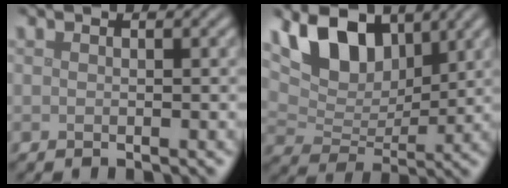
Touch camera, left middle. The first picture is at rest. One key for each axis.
{"total": 7.2, "fx": 3.8, "fy": 4.2, "fz": 4.5, "tx": -0.089, "ty": -0.005, "tz": 0.062}